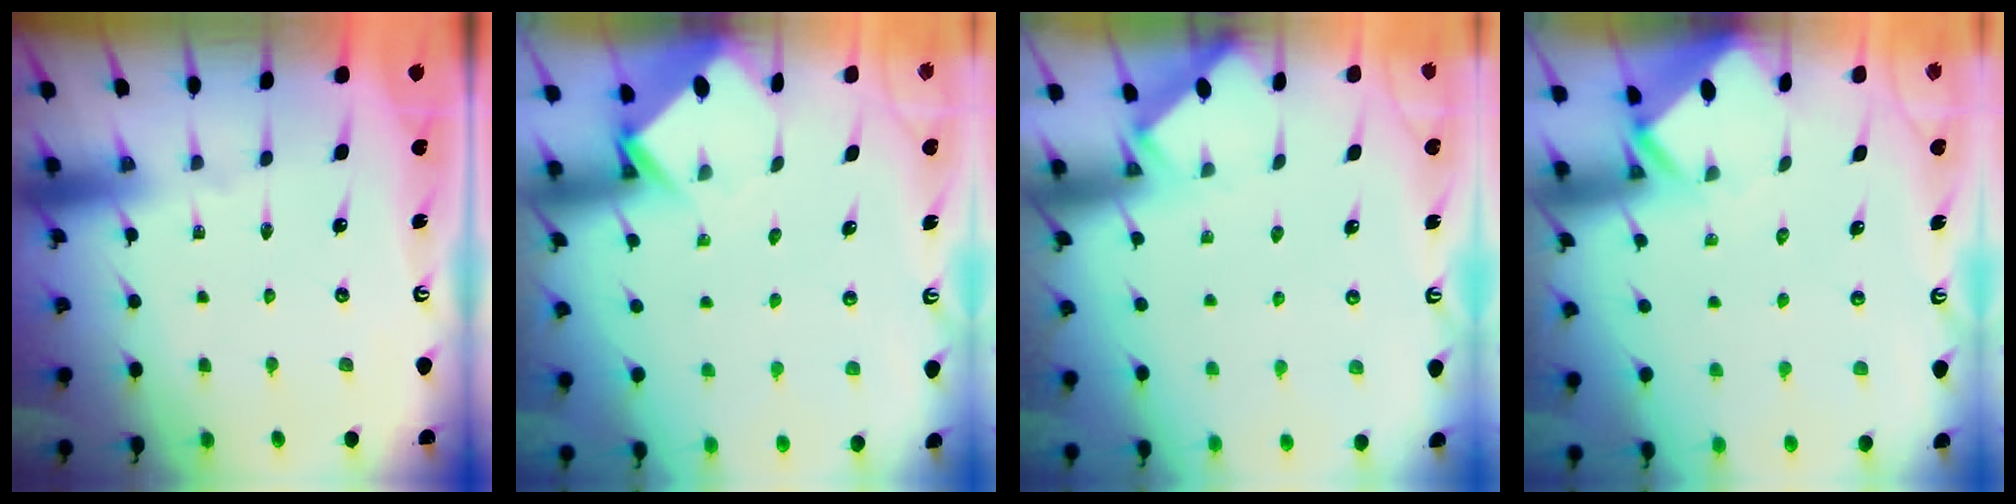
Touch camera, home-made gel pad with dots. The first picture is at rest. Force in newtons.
{"total": 3.7, "press": 3.7, "slide": 0.3}
{"total": 1.7, "press": 1.7, "slide": 0.2}
{"total": 2.6, "press": 2.6, "slide": 0.1}